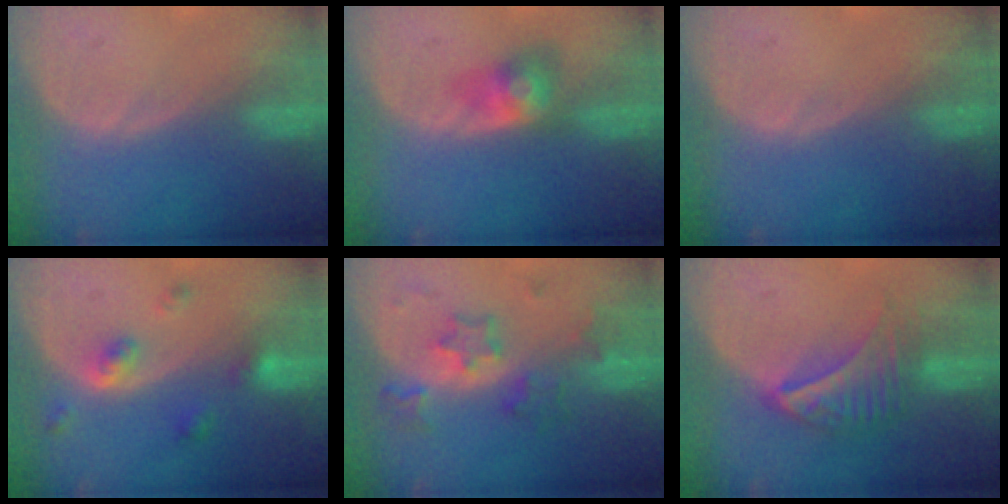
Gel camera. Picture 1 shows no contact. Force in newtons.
{"total": 4.0, "press": 4.0, "slide": 0.2}
{"total": 0.0}
{"total": 4.4, "press": 4.1, "slide": 1.7}
{"total": 6.1, "press": 5.9, "slide": 1.6}
{"total": 7.4, "press": 6.6, "slide": 3.5}